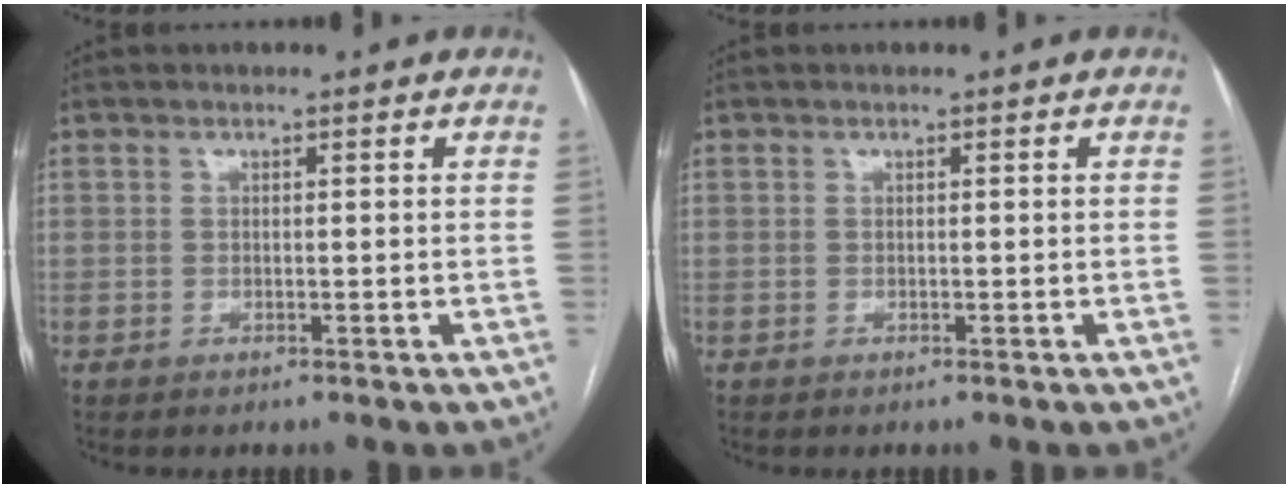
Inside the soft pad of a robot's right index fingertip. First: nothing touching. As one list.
[{"total": 0.0}]